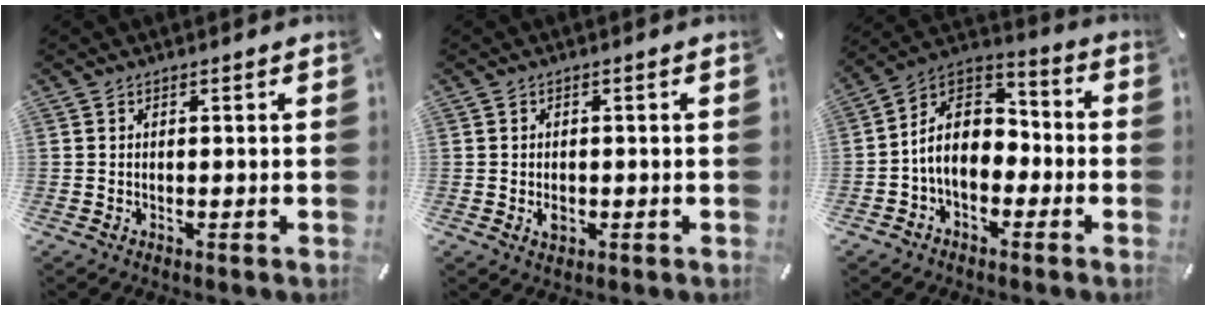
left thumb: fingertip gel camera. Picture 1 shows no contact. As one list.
[{"total": 2.5, "force": [-0.5, 1.9, 1.5], "torque": [-0.026, 0.002, -0.008]}, {"total": 10.5, "force": [-2.5, 8.1, 6.2], "torque": [-0.134, 0.012, -0.048]}]